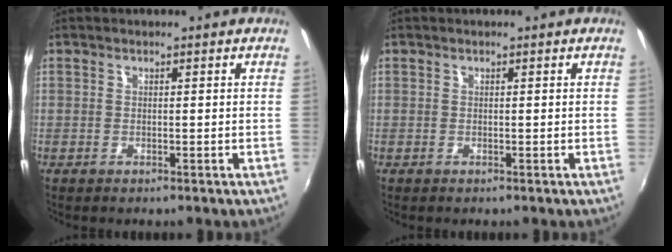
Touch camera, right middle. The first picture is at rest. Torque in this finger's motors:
{"motor_torque": [0.00, 0.00, 0.00, 0.00]}